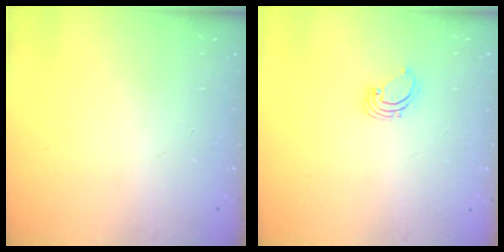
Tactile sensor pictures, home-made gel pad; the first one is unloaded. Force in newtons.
{"total": 1.4, "press": 1.4, "slide": 0.1}